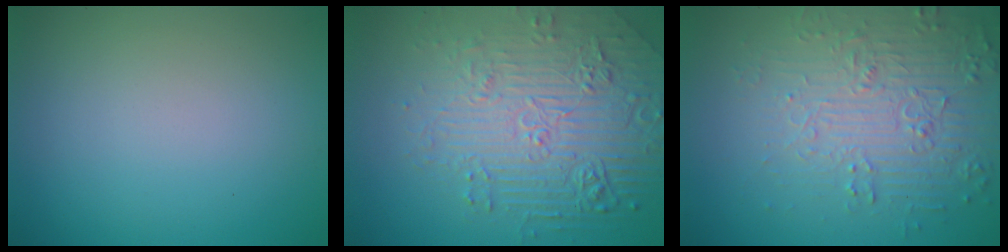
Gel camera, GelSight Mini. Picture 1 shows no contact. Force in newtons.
{"total": 7.9, "press": 5.6, "slide": 5.5}
{"total": 4.4, "press": 4.3, "slide": 0.7}